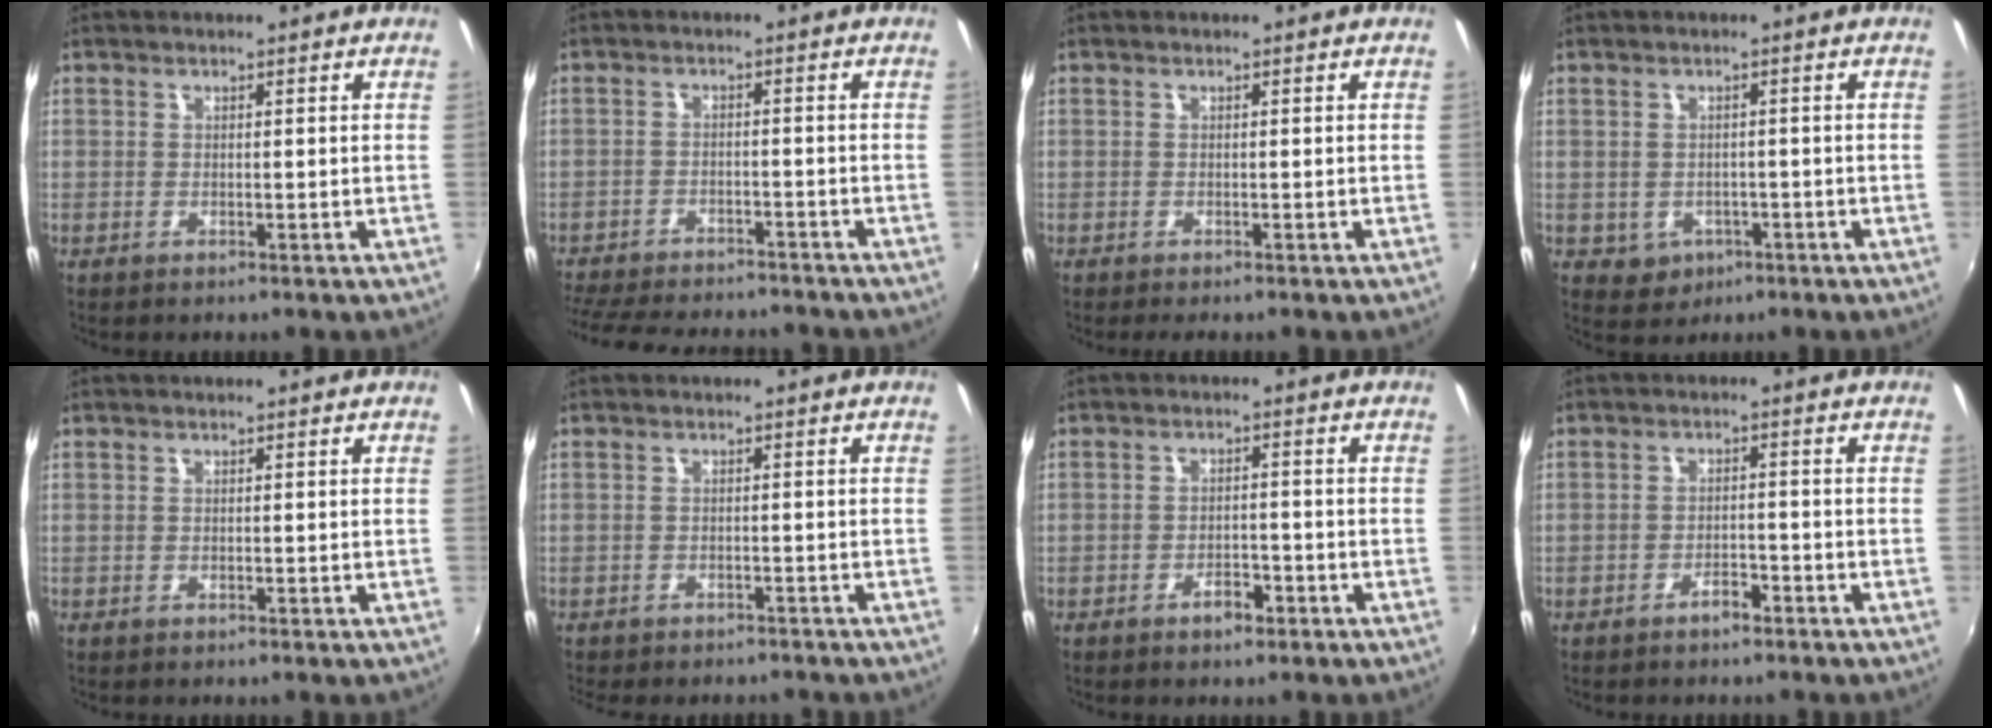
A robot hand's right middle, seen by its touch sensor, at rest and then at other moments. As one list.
[{"total": 16.7, "force": [-14.5, 4.6, 6.8], "torque": [-0.155, -0.019, -0.211]}, {"total": 0.6, "force": [-0.4, -0.1, 0.4], "torque": [-0.006, 0.000, -0.008]}, {"total": 3.9, "force": [-1.2, 3.6, 1.2], "torque": [-0.033, 0.001, -0.006]}, {"total": 0.0}, {"total": 6.6, "force": [-5.8, 2.0, 2.3], "torque": [-0.057, -0.017, -0.082]}, {"total": 3.2, "force": [-2.2, 1.5, 1.7], "torque": [-0.035, 0.002, -0.031]}, {"total": 2.6, "force": [-2.2, 1.0, 1.1], "torque": [-0.027, 0.003, -0.031]}]